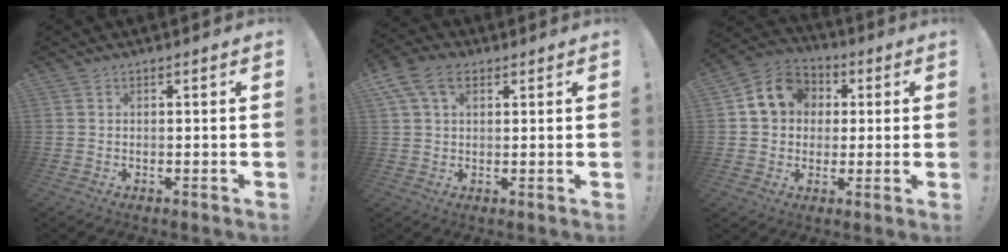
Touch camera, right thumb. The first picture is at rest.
{"total": 8.7, "force": [3.9, 5.6, 5.5], "torque": [-0.097, 0.002, 0.079]}
{"total": 11.3, "force": [2.5, 9.8, 5.0], "torque": [-0.061, 0.003, 0.053]}